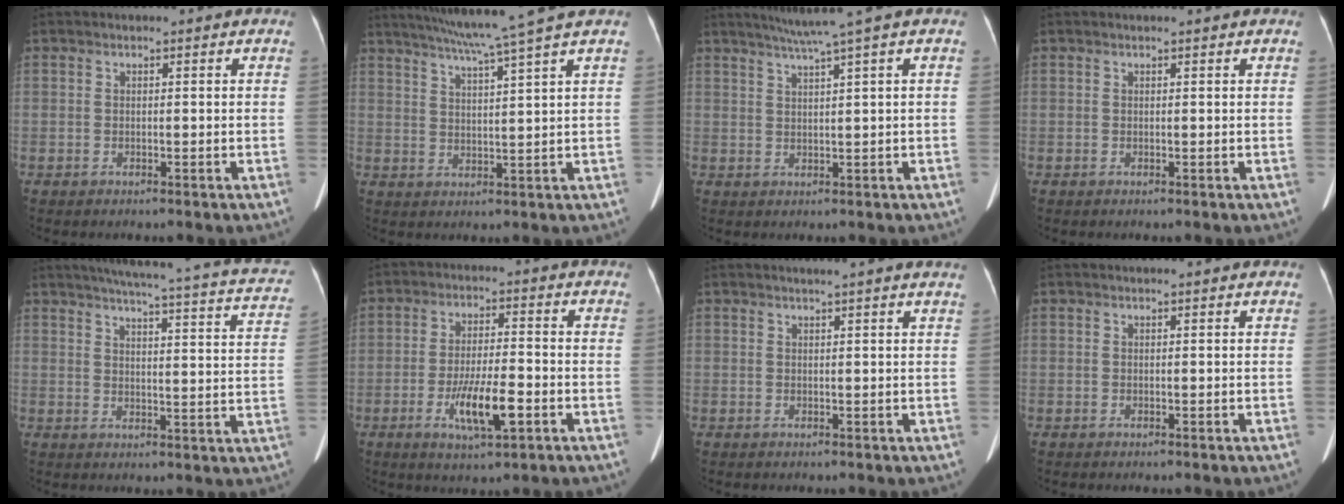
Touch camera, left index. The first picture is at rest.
{"total": 10.2, "force": [8.2, -2.6, 5.5], "torque": [-0.092, -0.003, 0.121]}
{"total": 4.9, "force": [3.3, -1.5, 3.3], "torque": [-0.057, 0.009, 0.061]}
{"total": 0.9, "force": [0.8, 0.0, 0.4], "torque": [-0.007, 0.009, 0.011]}
{"total": 22.1, "force": [18.6, 2.3, 11.8], "torque": [-0.160, -0.014, 0.205]}
{"total": 8.1, "force": [-3.1, 1.6, 7.3], "torque": [-0.139, -0.010, -0.052]}
{"total": 4.2, "force": [3.6, -0.8, 1.9], "torque": [-0.024, 0.010, 0.038]}
{"total": 1.3, "force": [1.2, 0.0, 0.5], "torque": [-0.009, 0.012, 0.014]}